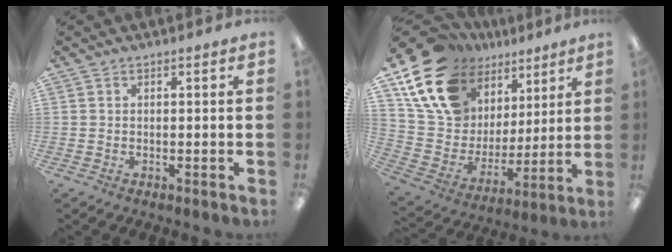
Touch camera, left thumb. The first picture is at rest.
{"total": 19.9, "force": [13.1, 12.4, 8.5], "torque": [-0.179, -0.065, 0.251]}